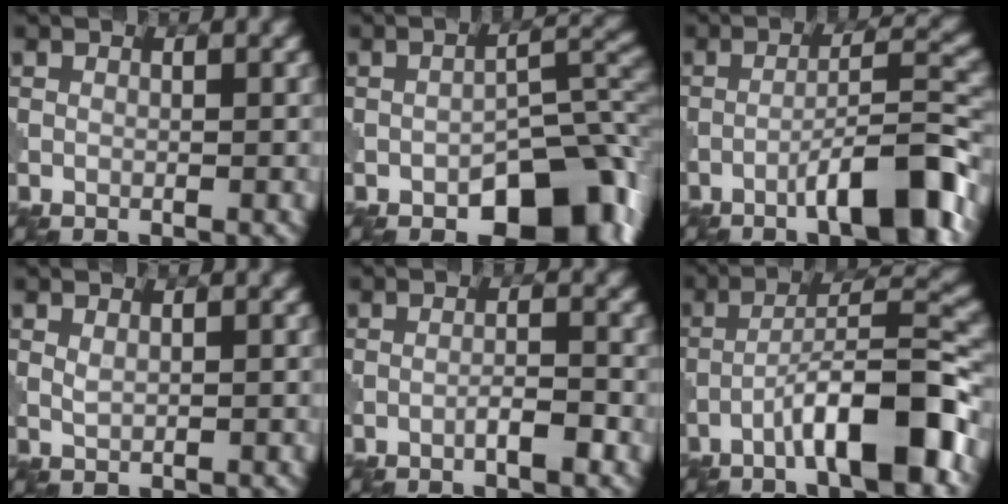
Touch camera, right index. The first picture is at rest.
{"total": 9.8, "force": [-5.5, 4.8, 6.6], "torque": [-0.070, -0.003, -0.083]}
{"total": 7.7, "force": [-4.4, 1.2, 6.2], "torque": [-0.093, 0.020, -0.074]}
{"total": 0.8, "force": [0.4, 0.4, 0.6], "torque": [-0.018, -0.001, 0.011]}
{"total": 2.0, "force": [-1.1, 0.2, 1.7], "torque": [-0.028, 0.008, -0.020]}
{"total": 8.9, "force": [-4.5, 1.5, 7.5], "torque": [-0.113, 0.024, -0.077]}